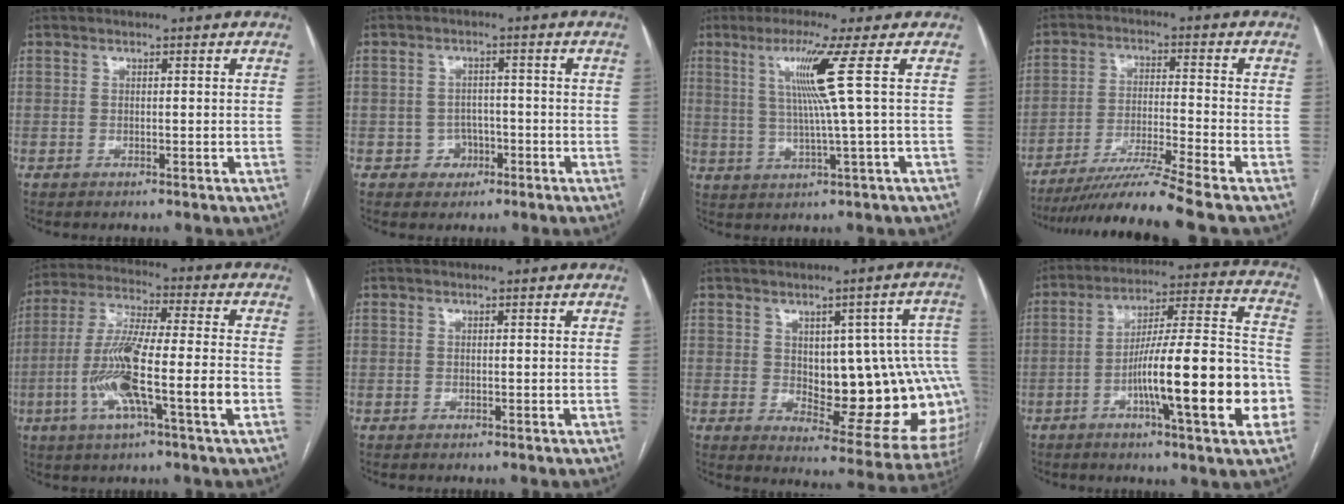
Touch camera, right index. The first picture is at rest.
{"total": 3.2, "force": [-1.3, 2.9, 0.4], "torque": [0.007, 0.013, -0.015]}
{"total": 7.7, "force": [2.3, -2.7, 6.9], "torque": [-0.132, -0.003, 0.055]}
{"total": 11.0, "force": [-9.1, -2.7, 5.5], "torque": [-0.091, -0.030, -0.159]}
{"total": 14.2, "force": [-4.0, 0.9, 13.6], "torque": [-0.263, 0.000, -0.077]}
{"total": 0.0}
{"total": 18.5, "force": [0.3, 6.6, 17.3], "torque": [-0.157, 0.019, 0.024]}
{"total": 20.1, "force": [-6.2, 1.9, 19.0], "torque": [-0.253, 0.015, -0.090]}